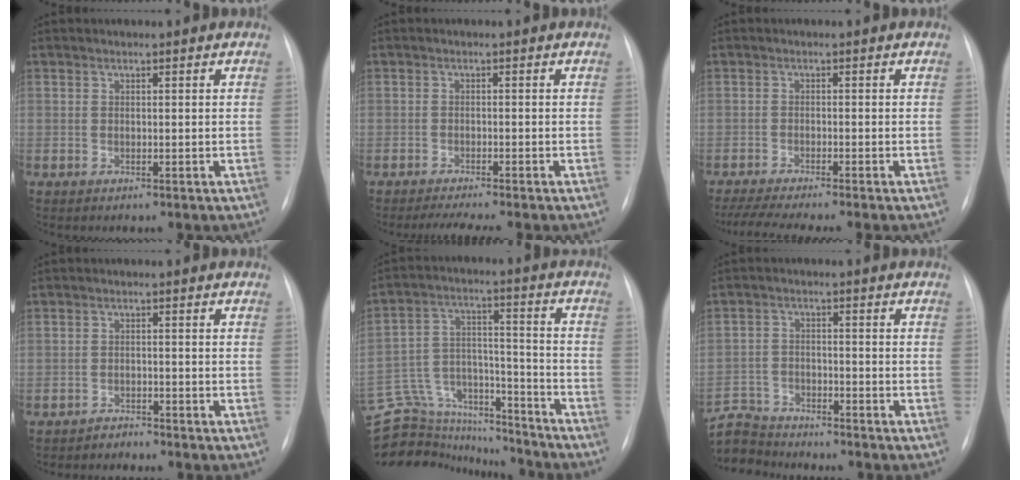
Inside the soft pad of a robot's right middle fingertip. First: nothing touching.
{"total": 3.9, "force": [-3.4, 0.0, 2.0], "torque": [-0.033, -0.007, -0.054]}
{"total": 9.4, "force": [-8.0, -0.8, 4.8], "torque": [-0.064, -0.019, -0.125]}
{"total": 1.5, "force": [-1.3, 0.1, -0.7], "torque": [0.015, -0.006, -0.021]}
{"total": 21.4, "force": [-19.4, 7.4, 5.1], "torque": [-0.134, 0.043, -0.299]}
{"total": 8.8, "force": [-8.7, 1.5, 0.5], "torque": [-0.023, 0.008, -0.161]}